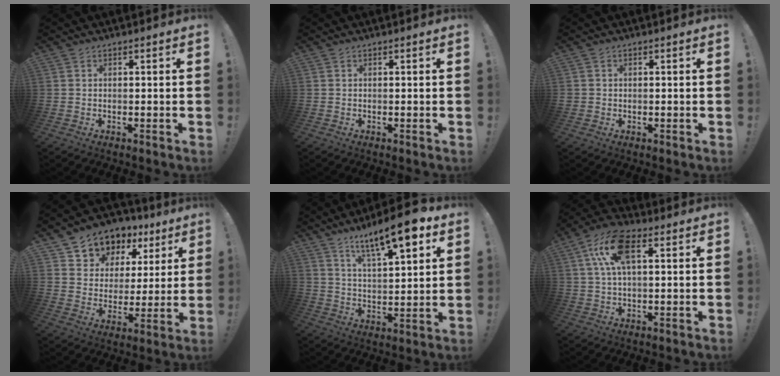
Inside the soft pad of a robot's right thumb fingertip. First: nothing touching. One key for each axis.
{"total": 0.0}
{"total": 1.1, "fx": -0.2, "fy": 1.1, "fz": 0.2, "tx": -0.010, "ty": 0.005, "tz": -0.001}
{"total": 10.1, "fx": 6.7, "fy": 7.2, "fz": 2.0, "tx": -0.035, "ty": -0.054, "tz": 0.132}
{"total": 14.6, "fx": 9.5, "fy": 3.4, "fz": 10.5, "tx": -0.178, "ty": -0.048, "tz": 0.154}
{"total": 12.9, "fx": 4.0, "fy": 6.1, "fz": 10.7, "tx": -0.207, "ty": 0.010, "tz": 0.077}